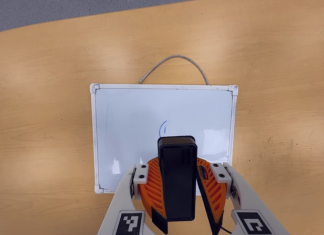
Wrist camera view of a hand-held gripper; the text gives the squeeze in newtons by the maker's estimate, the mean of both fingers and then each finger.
{"total": 9.6, "left": 9.6, "right": 9.6}